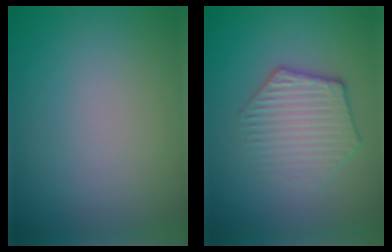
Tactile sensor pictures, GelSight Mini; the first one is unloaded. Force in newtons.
{"total": 3.3, "press": 3.3, "slide": 0.8}